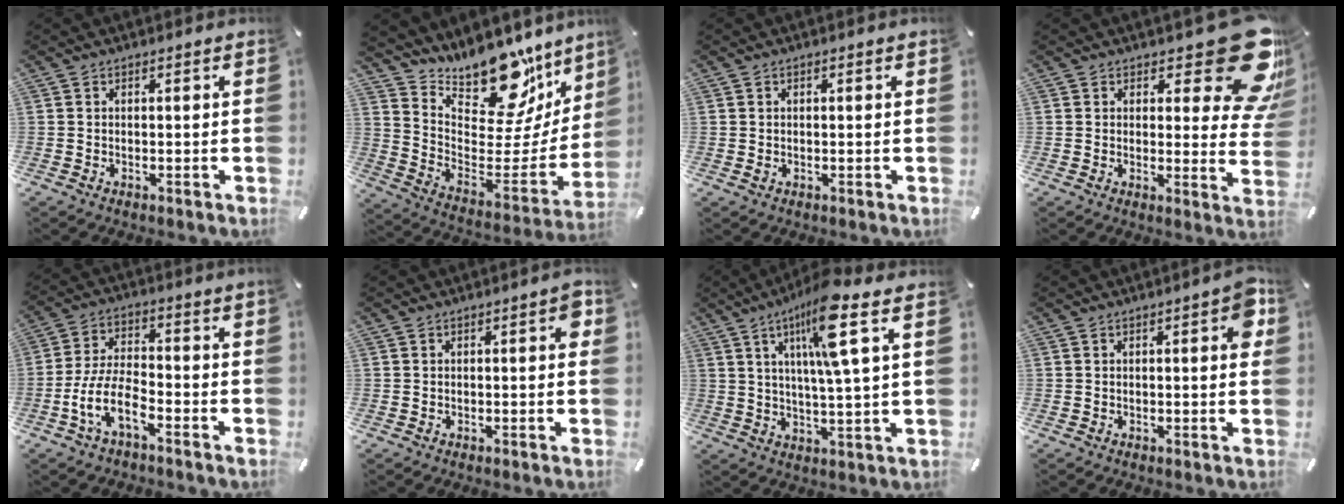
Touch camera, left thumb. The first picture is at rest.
{"total": 19.4, "force": [16.5, 8.4, 6.0], "torque": [-0.078, -0.147, 0.282]}
{"total": 0.7, "force": [0.0, 0.6, 0.3], "torque": [0.002, -0.001, -0.002]}
{"total": 18.3, "force": [10.6, 7.5, 12.9], "torque": [-0.147, -0.084, 0.179]}
{"total": 9.8, "force": [-5.3, 3.7, 7.4], "torque": [-0.163, 0.007, -0.098]}
{"total": 2.8, "force": [0.1, 1.2, 2.6], "torque": [-0.041, 0.005, -0.001]}
{"total": 13.3, "force": [5.7, 2.1, 11.9], "torque": [-0.202, -0.011, 0.091]}
{"total": 5.1, "force": [1.0, 1.8, 4.7], "torque": [-0.058, 0.001, 0.008]}